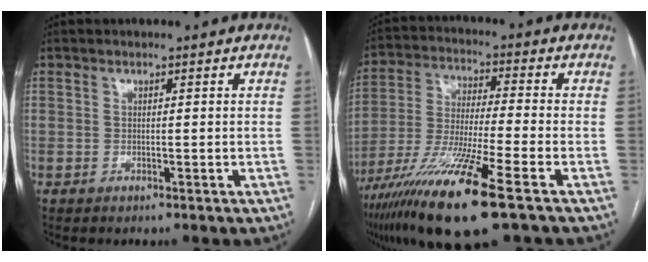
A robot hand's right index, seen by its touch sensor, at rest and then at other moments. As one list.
[{"total": 16.6, "force": [-9.5, 0.2, 13.6], "torque": [-0.277, -0.046, -0.175]}]